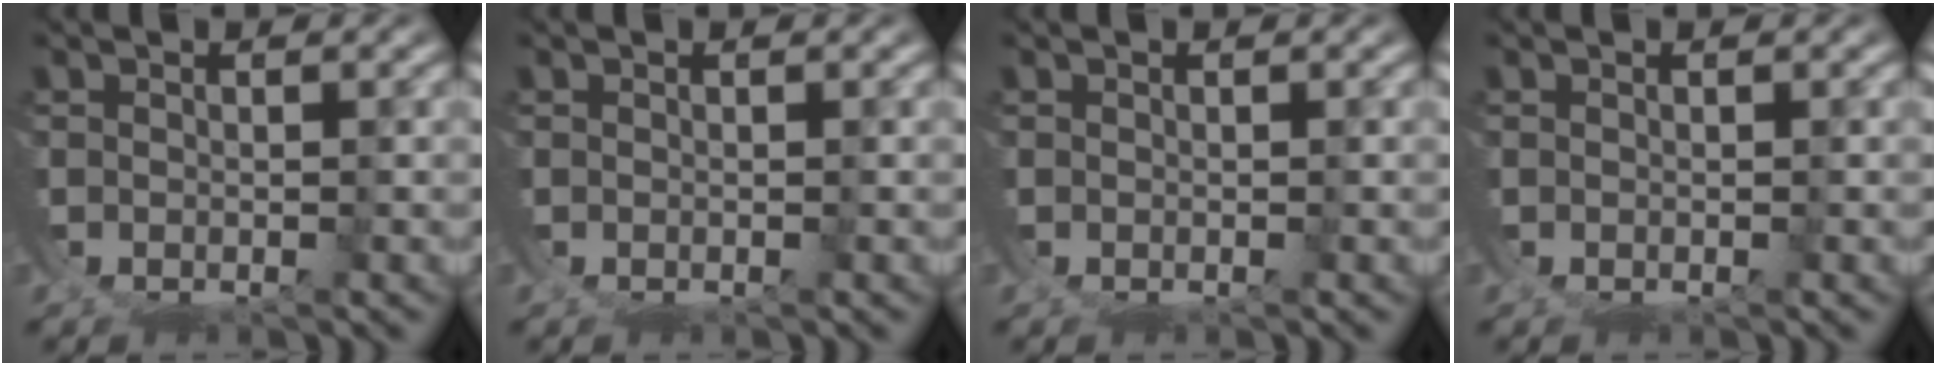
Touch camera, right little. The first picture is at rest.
{"total": 0.0}
{"total": 0.0}
{"total": 0.0}